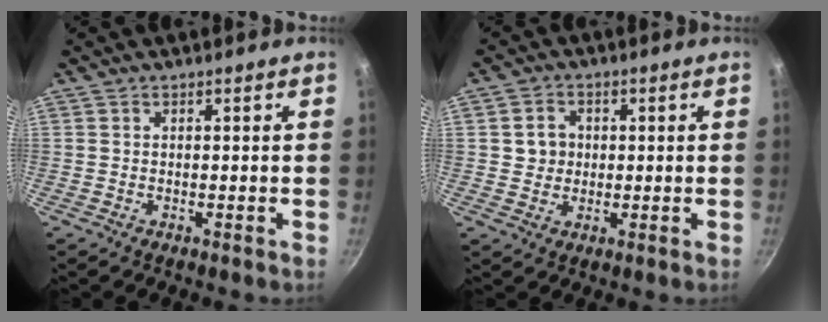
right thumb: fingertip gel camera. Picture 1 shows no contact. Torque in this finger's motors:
{"motor_torque": [-0.34, 0.37, -0.18, -0.12, 0.00]}